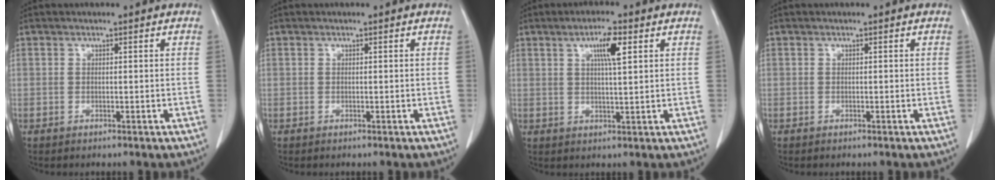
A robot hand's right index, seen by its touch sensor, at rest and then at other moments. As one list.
[{"total": 0.0}, {"total": 5.0, "force": [2.1, 0.5, 4.5], "torque": [-0.079, 0.001, 0.035]}, {"total": 0.0}]